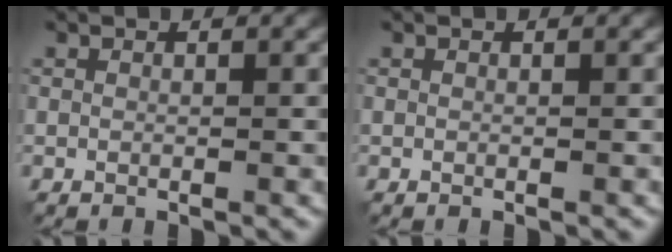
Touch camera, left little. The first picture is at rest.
{"total": 0.0}